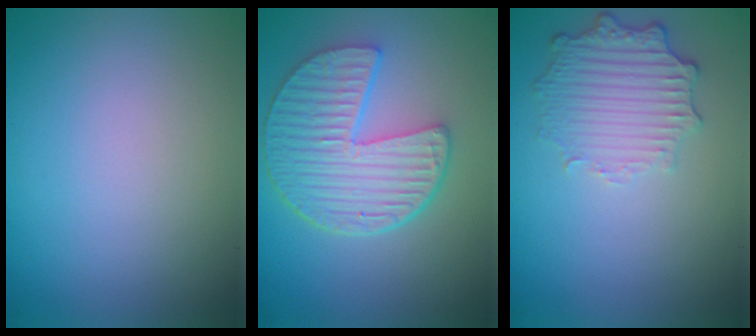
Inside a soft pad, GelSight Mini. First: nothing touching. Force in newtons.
{"total": 6.3, "press": 4.7, "slide": 4.2}
{"total": 3.5, "press": 2.9, "slide": 2.0}